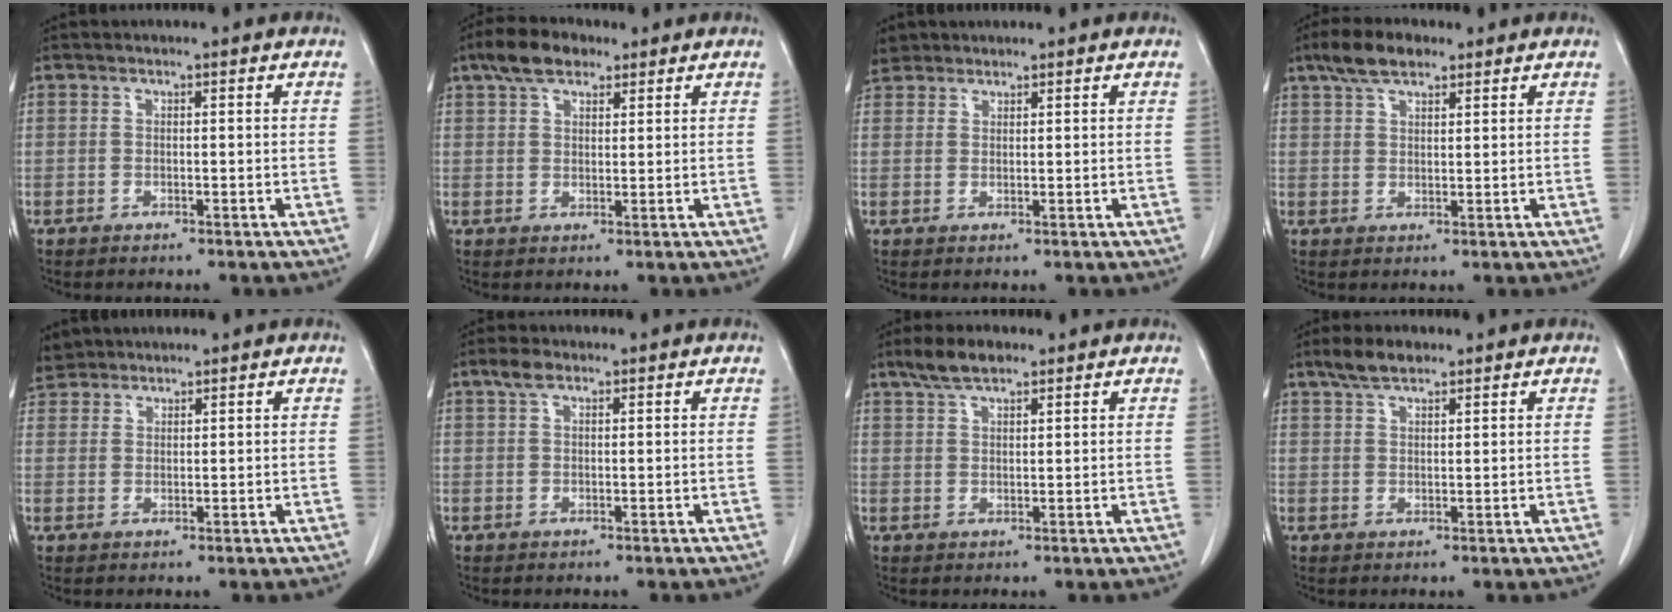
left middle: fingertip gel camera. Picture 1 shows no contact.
{"total": 6.0, "force": [4.0, 3.0, 3.3], "torque": [-0.063, 0.020, 0.073]}
{"total": 3.6, "force": [2.9, 2.1, 0.3], "torque": [-0.009, 0.012, 0.056]}
{"total": 5.8, "force": [4.1, 2.2, 3.4], "torque": [-0.071, 0.016, 0.077]}
{"total": 3.7, "force": [3.4, 1.4, -0.1], "torque": [-0.005, 0.013, 0.068]}
{"total": 2.2, "force": [1.4, 1.1, 1.4], "torque": [-0.030, 0.013, 0.028]}
{"total": 4.8, "force": [3.6, 1.5, 2.8], "torque": [-0.062, 0.012, 0.070]}
{"total": 4.3, "force": [3.3, 1.5, 2.3], "torque": [-0.054, 0.011, 0.062]}